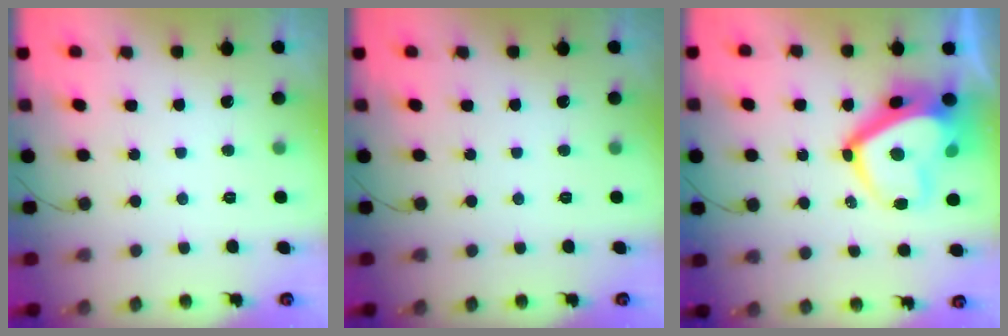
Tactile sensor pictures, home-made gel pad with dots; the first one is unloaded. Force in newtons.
{"total": 0.0}
{"total": 16.9, "press": 16.8, "slide": 1.7}